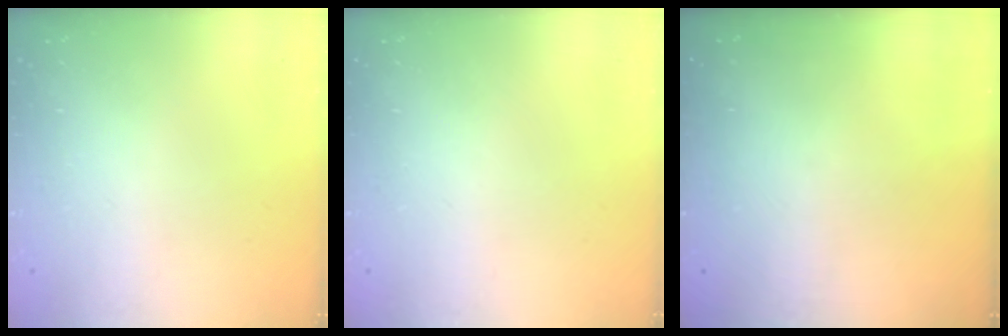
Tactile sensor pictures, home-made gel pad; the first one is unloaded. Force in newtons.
{"total": 0.0}
{"total": 2.9, "press": 2.9, "slide": 0.3}